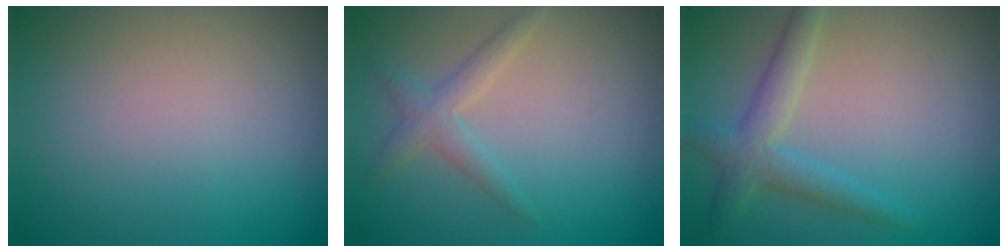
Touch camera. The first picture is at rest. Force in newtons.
{"total": 2.0, "press": 2.0, "slide": 0.1}
{"total": 3.1, "press": 3.1, "slide": 0.1}